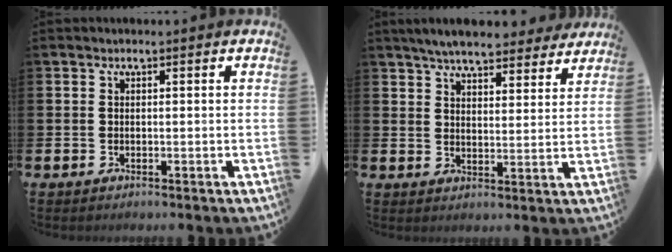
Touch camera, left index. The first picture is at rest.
{"total": 6.8, "force": [6.4, 1.1, 1.8], "torque": [-0.046, -0.033, 0.114]}